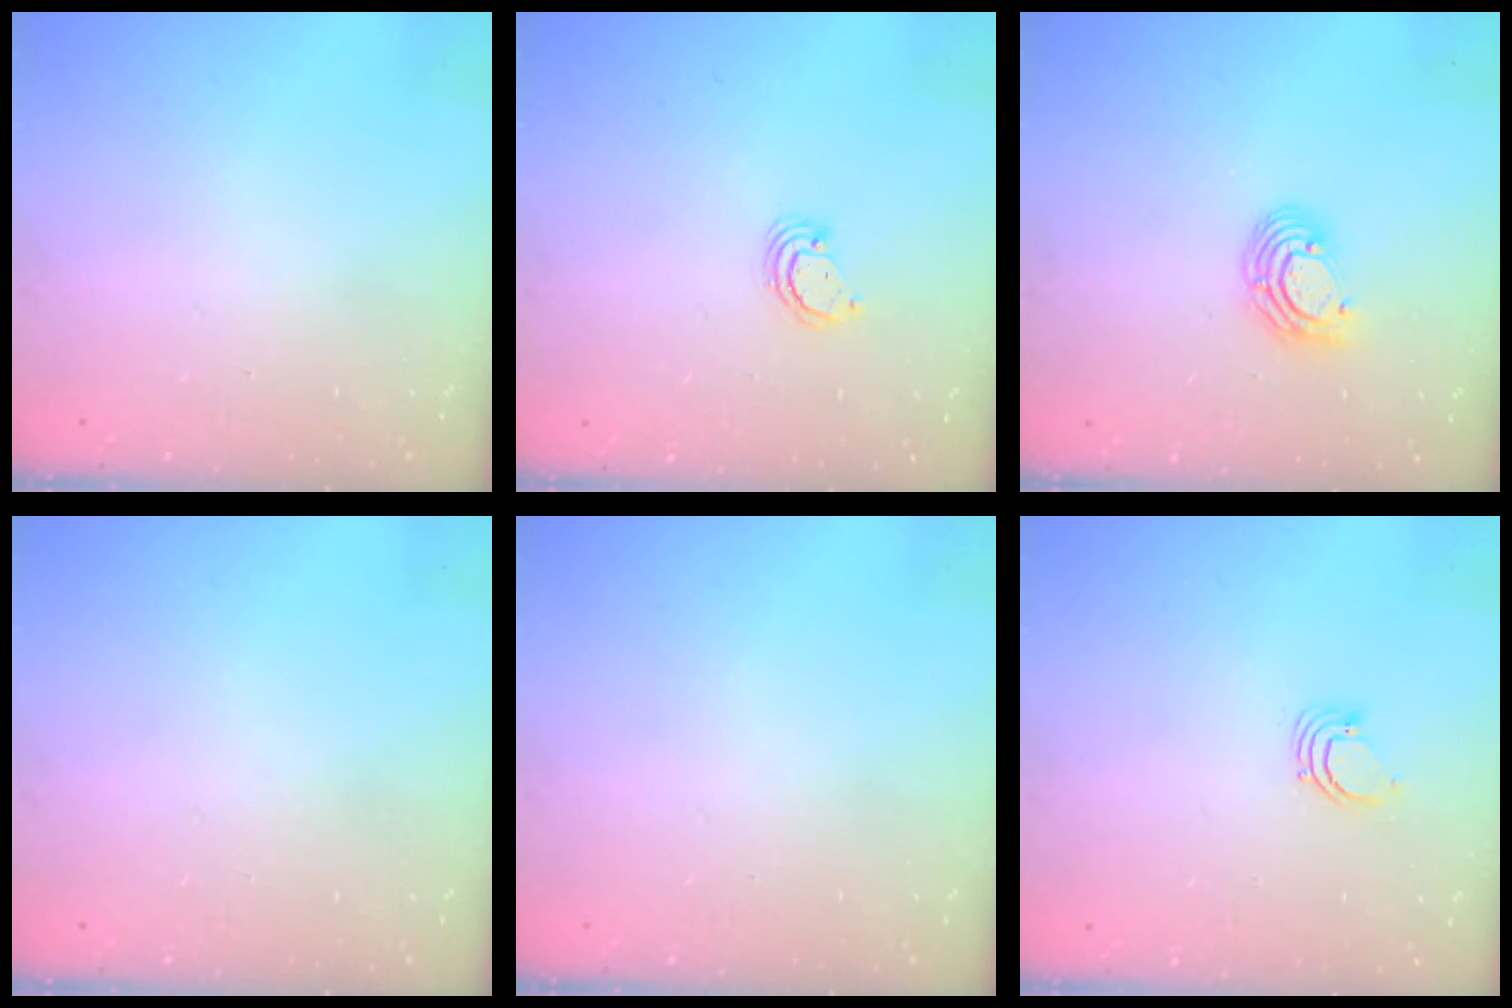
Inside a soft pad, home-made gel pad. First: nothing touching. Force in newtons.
{"total": 2.3, "press": 2.3, "slide": 0.1}
{"total": 7.0, "press": 6.9, "slide": 0.8}
{"total": 0.0}
{"total": 0.0}
{"total": 2.5, "press": 2.5, "slide": 0.1}